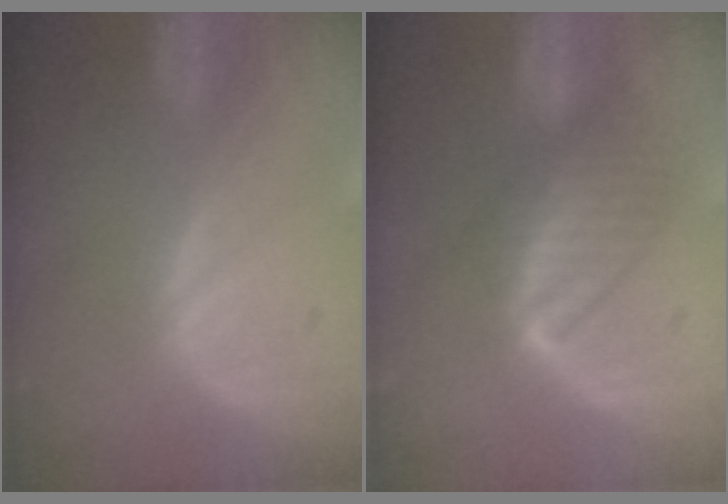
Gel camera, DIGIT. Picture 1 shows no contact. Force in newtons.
{"total": 5.7, "press": 5.6, "slide": 0.6}